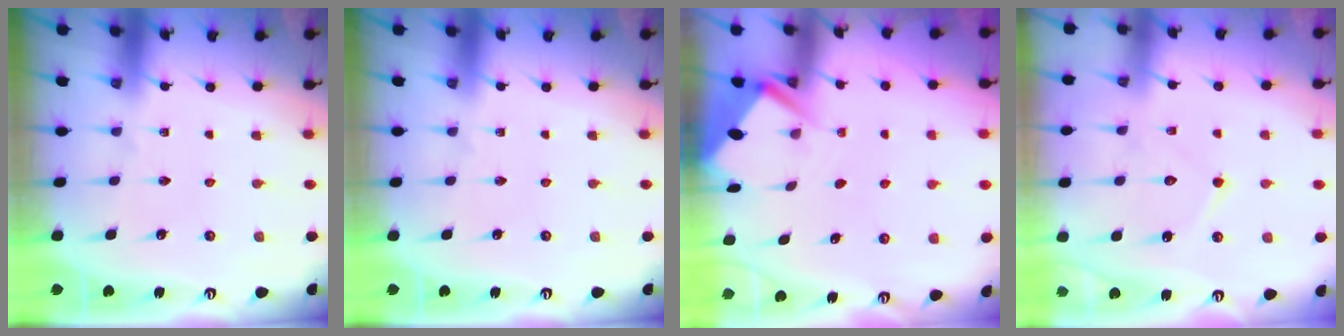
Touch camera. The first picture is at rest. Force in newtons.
{"total": 0.0}
{"total": 2.8, "press": 2.8, "slide": 0.3}
{"total": 8.4, "press": 8.4, "slide": 0.7}